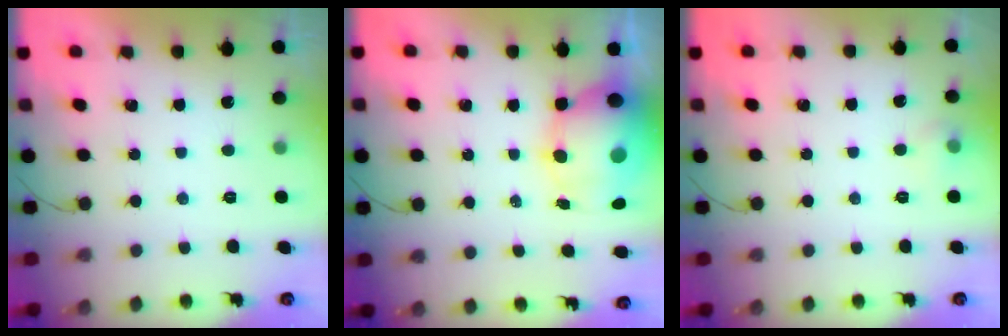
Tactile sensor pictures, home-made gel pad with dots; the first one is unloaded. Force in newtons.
{"total": 13.3, "press": 12.9, "slide": 3.0}
{"total": 5.2, "press": 5.1, "slide": 1.2}